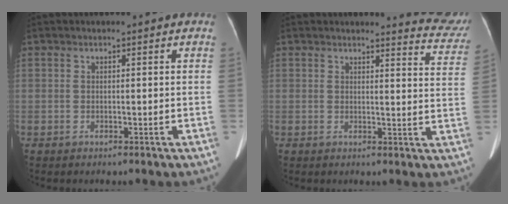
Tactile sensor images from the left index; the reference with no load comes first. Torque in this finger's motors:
{"motor_torque": [0.20, -0.31, 0.00, 0.02]}